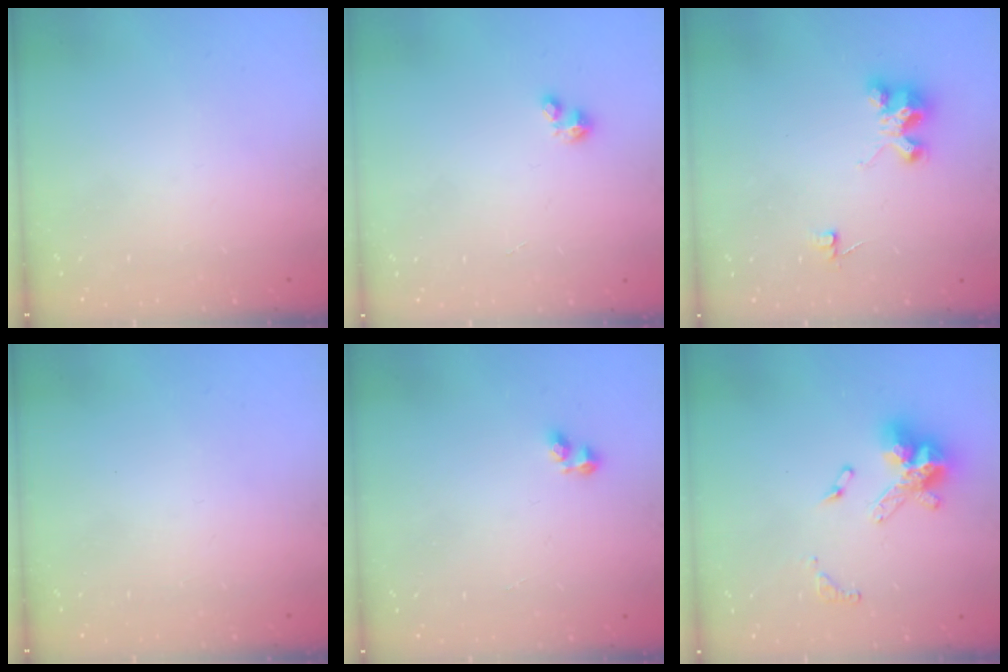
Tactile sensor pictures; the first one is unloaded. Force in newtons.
{"total": 0.9, "press": 0.9, "slide": 0.1}
{"total": 4.1, "press": 4.1, "slide": 0.2}
{"total": 0.0}
{"total": 2.5, "press": 2.3, "slide": 0.9}
{"total": 13.4, "press": 13.4, "slide": 1.3}